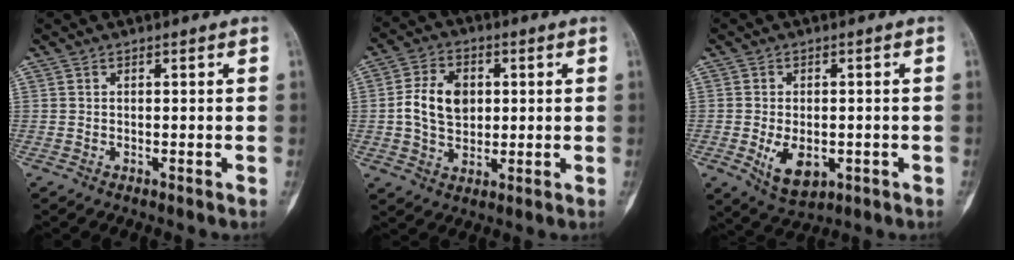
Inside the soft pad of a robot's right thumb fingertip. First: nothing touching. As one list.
[{"total": 9.5, "force": [0.9, 6.9, 6.6], "torque": [-0.101, 0.003, 0.016]}, {"total": 7.2, "force": [-1.8, 4.4, 5.4], "torque": [-0.080, -0.006, -0.019]}]